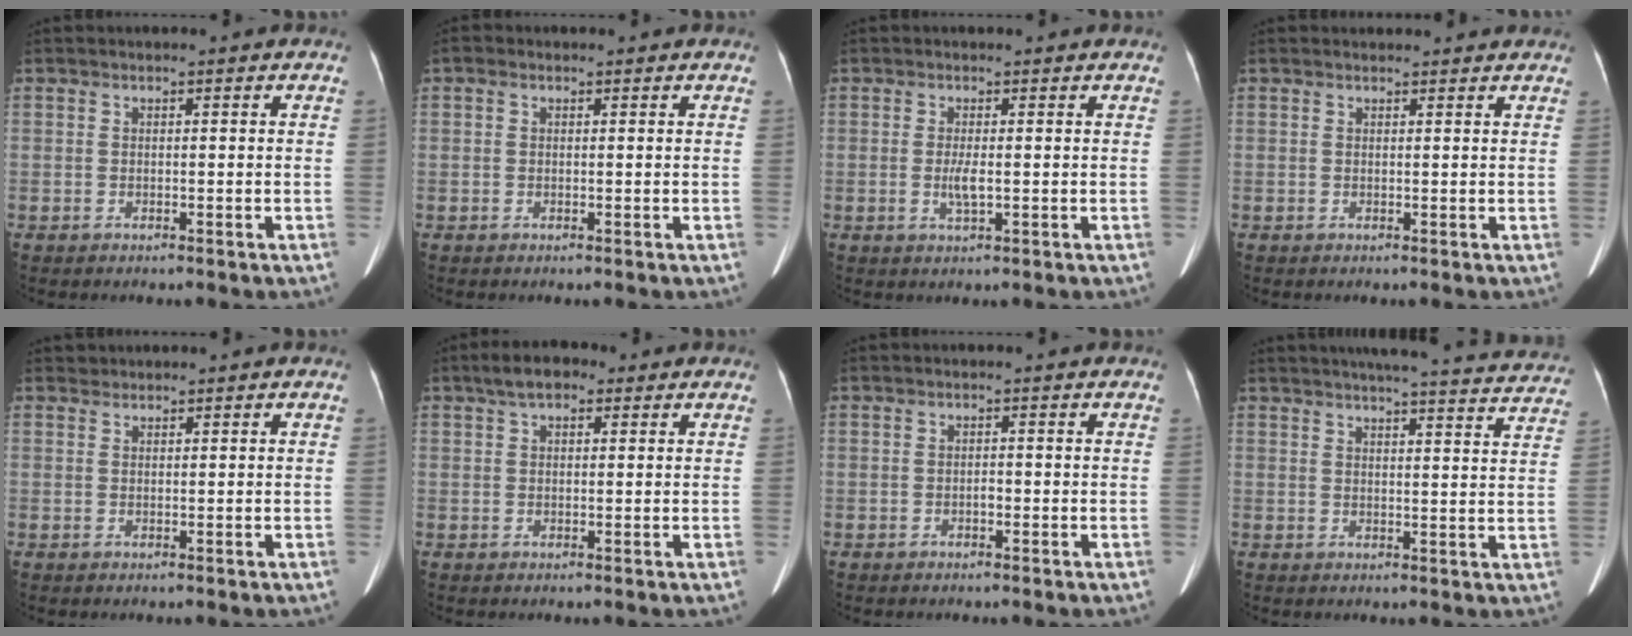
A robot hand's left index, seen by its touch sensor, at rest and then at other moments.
{"total": 0.7, "force": [0.2, 0.6, 0.3], "torque": [-0.007, 0.010, 0.003]}
{"total": 2.2, "force": [0.0, 0.3, 2.1], "torque": [-0.044, -0.002, 0.000]}
{"total": 3.2, "force": [3.1, 0.8, 0.4], "torque": [-0.007, 0.015, 0.032]}
{"total": 0.8, "force": [0.7, 0.3, -0.2], "torque": [-0.001, 0.007, 0.013]}
{"total": 5.1, "force": [3.0, 2.5, 3.2], "torque": [-0.056, 0.024, 0.049]}
{"total": 0.6, "force": [-0.3, 0.3, 0.4], "torque": [-0.006, 0.002, -0.008]}
{"total": 23.8, "force": [22.2, 2.3, 8.2], "torque": [-0.109, -0.030, 0.253]}